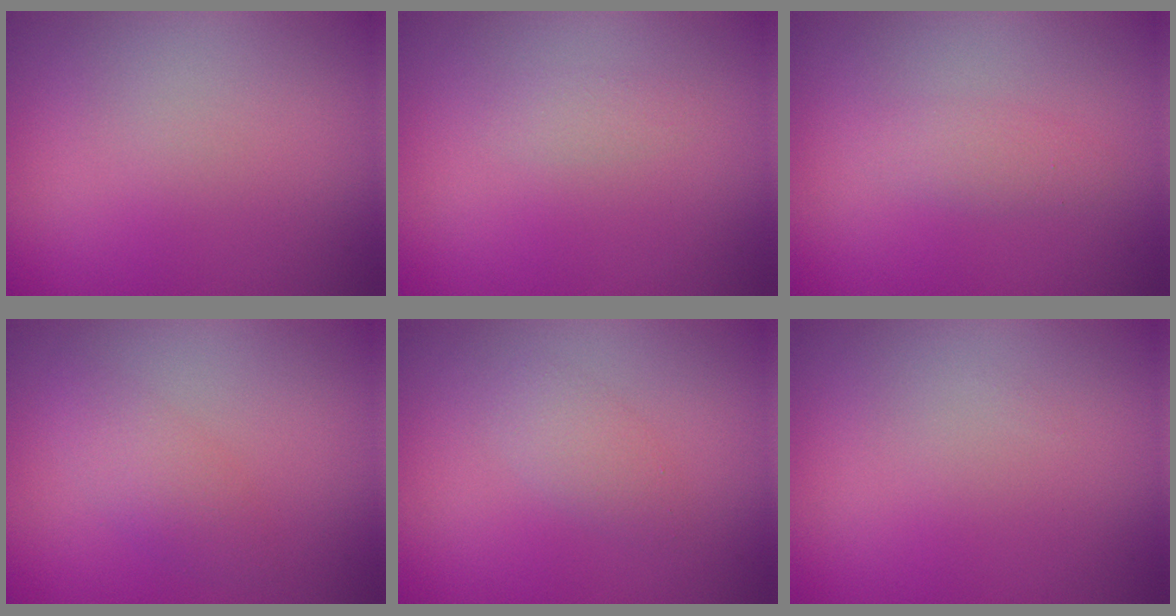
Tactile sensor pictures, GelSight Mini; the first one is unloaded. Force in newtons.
{"total": 0.8, "press": 0.8, "slide": 0.0}
{"total": 1.4, "press": 1.4, "slide": 0.0}
{"total": 2.0, "press": 2.0, "slide": 0.1}
{"total": 1.6, "press": 1.6, "slide": 0.1}
{"total": 0.0}